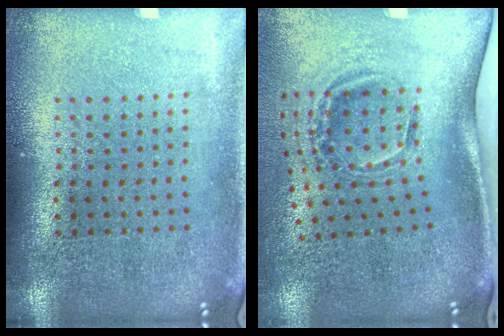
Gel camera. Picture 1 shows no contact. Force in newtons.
{"total": 2.1, "press": 1.2, "slide": 1.6}